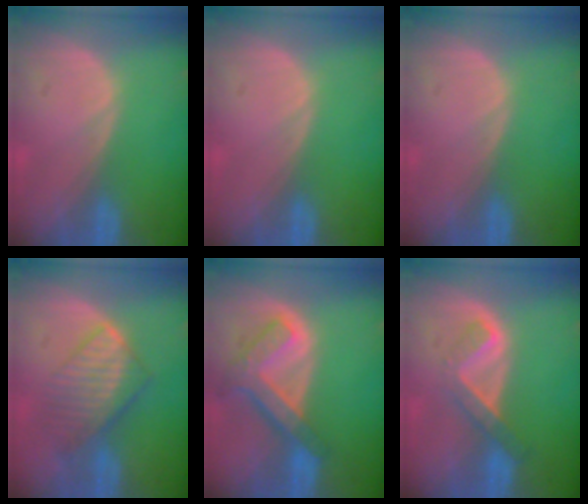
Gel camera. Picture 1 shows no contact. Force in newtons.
{"total": 0.0}
{"total": 0.0}
{"total": 6.6, "press": 6.3, "slide": 1.9}
{"total": 7.6, "press": 6.4, "slide": 4.0}
{"total": 5.1, "press": 4.4, "slide": 2.7}